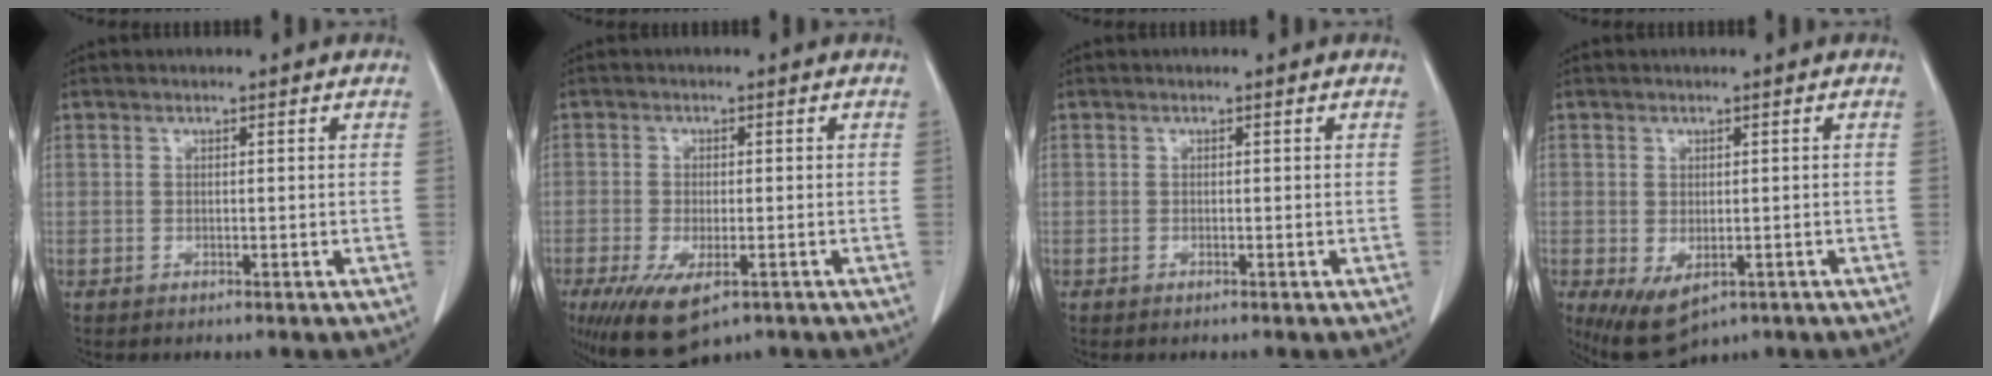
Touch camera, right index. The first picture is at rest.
{"total": 9.1, "force": [-5.1, 3.7, 6.6], "torque": [-0.116, -0.019, -0.080]}
{"total": 0.0}
{"total": 6.6, "force": [-2.9, 3.6, 4.7], "torque": [-0.073, -0.011, -0.033]}